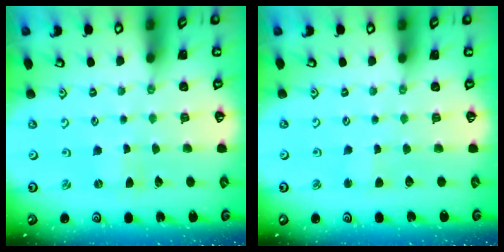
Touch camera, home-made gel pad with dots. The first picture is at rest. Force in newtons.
{"total": 1.9, "press": 1.9, "slide": 0.2}